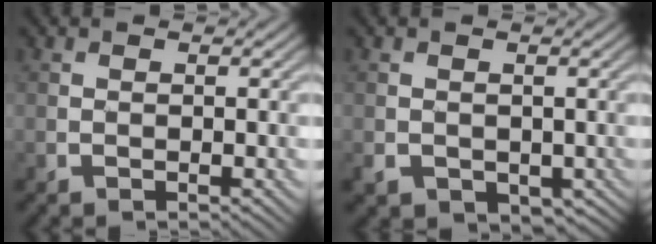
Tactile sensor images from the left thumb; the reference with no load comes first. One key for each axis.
{"total": 3.0, "fx": -0.8, "fy": 2.5, "fz": 1.4, "tx": -0.040, "ty": -0.017, "tz": -0.013}